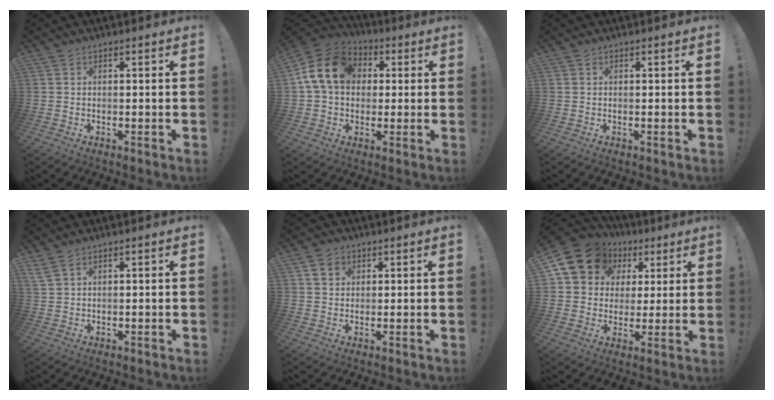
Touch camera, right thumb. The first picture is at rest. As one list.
[{"total": 14.7, "force": [3.2, 11.6, 8.5], "torque": [-0.143, 0.015, 0.068]}, {"total": 0.0}, {"total": 3.2, "force": [2.0, 1.2, 2.2], "torque": [-0.048, -0.002, 0.041]}, {"total": 4.8, "force": [2.3, 3.8, 1.9], "torque": [-0.028, -0.001, 0.043]}, {"total": 13.3, "force": [5.6, 11.0, 4.9], "torque": [-0.070, -0.029, 0.114]}]